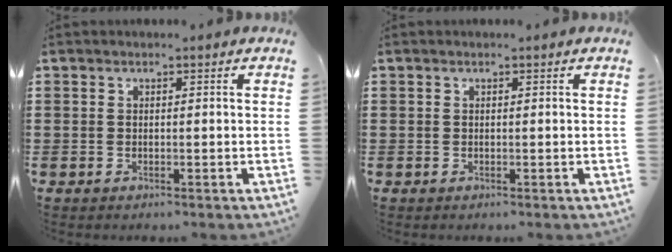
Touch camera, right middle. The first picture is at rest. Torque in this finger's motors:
{"motor_torque": [0.00, 0.00, 0.00, 0.00]}